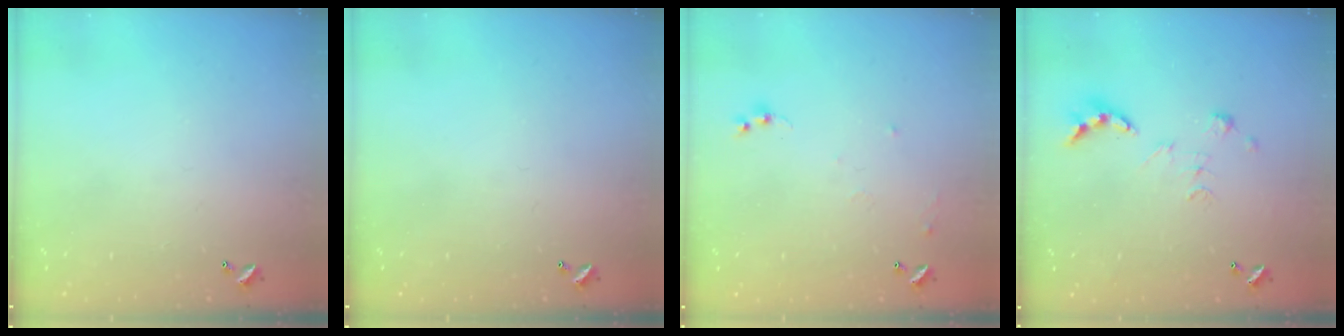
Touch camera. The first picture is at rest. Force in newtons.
{"total": 0.0}
{"total": 6.6, "press": 6.6, "slide": 0.6}
{"total": 4.7, "press": 4.7, "slide": 0.4}